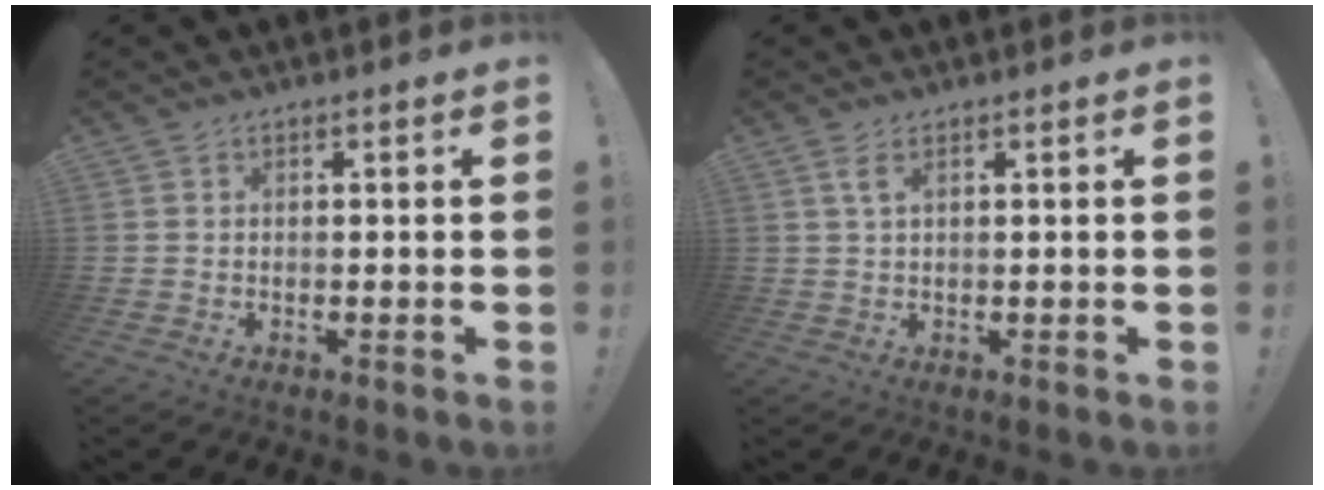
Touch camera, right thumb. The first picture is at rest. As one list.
[{"total": 2.5, "force": [1.1, 0.8, 2.1], "torque": [-0.045, 0.003, 0.019]}]